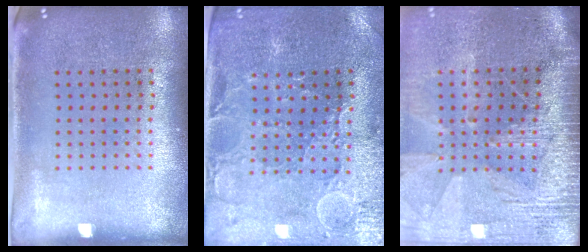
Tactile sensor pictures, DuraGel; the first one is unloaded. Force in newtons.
{"total": 1.3, "press": 1.3, "slide": 0.4}
{"total": 3.8, "press": 3.3, "slide": 1.8}